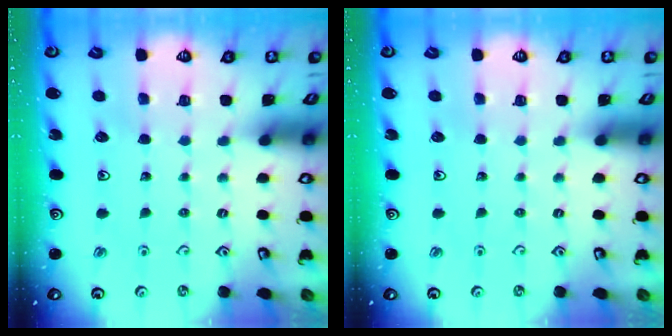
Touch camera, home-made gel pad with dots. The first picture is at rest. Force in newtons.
{"total": 0.0}